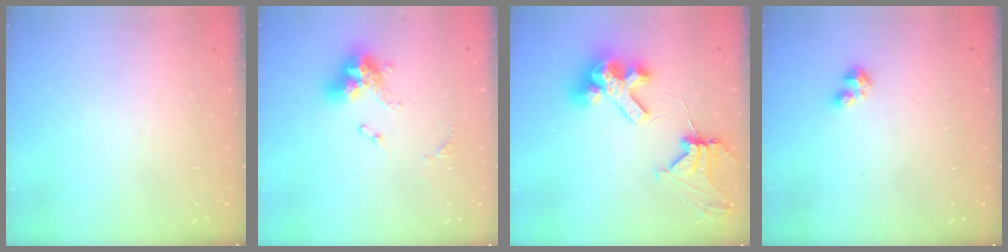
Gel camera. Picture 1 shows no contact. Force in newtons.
{"total": 11.3, "press": 11.3, "slide": 1.0}
{"total": 12.1, "press": 12.0, "slide": 1.6}
{"total": 2.4, "press": 2.4, "slide": 0.5}